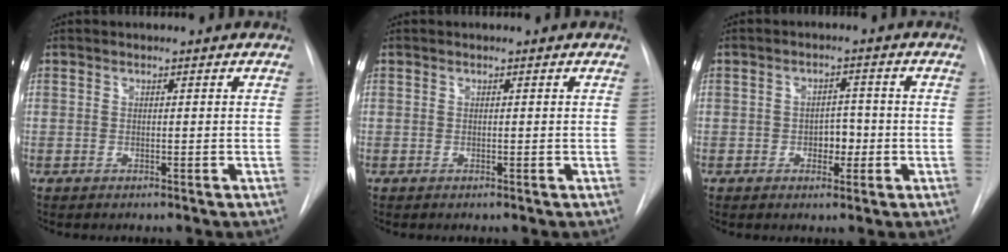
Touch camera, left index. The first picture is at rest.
{"total": 0.0}
{"total": 3.3, "force": [-1.2, 2.1, 2.3], "torque": [-0.025, 0.001, -0.015]}